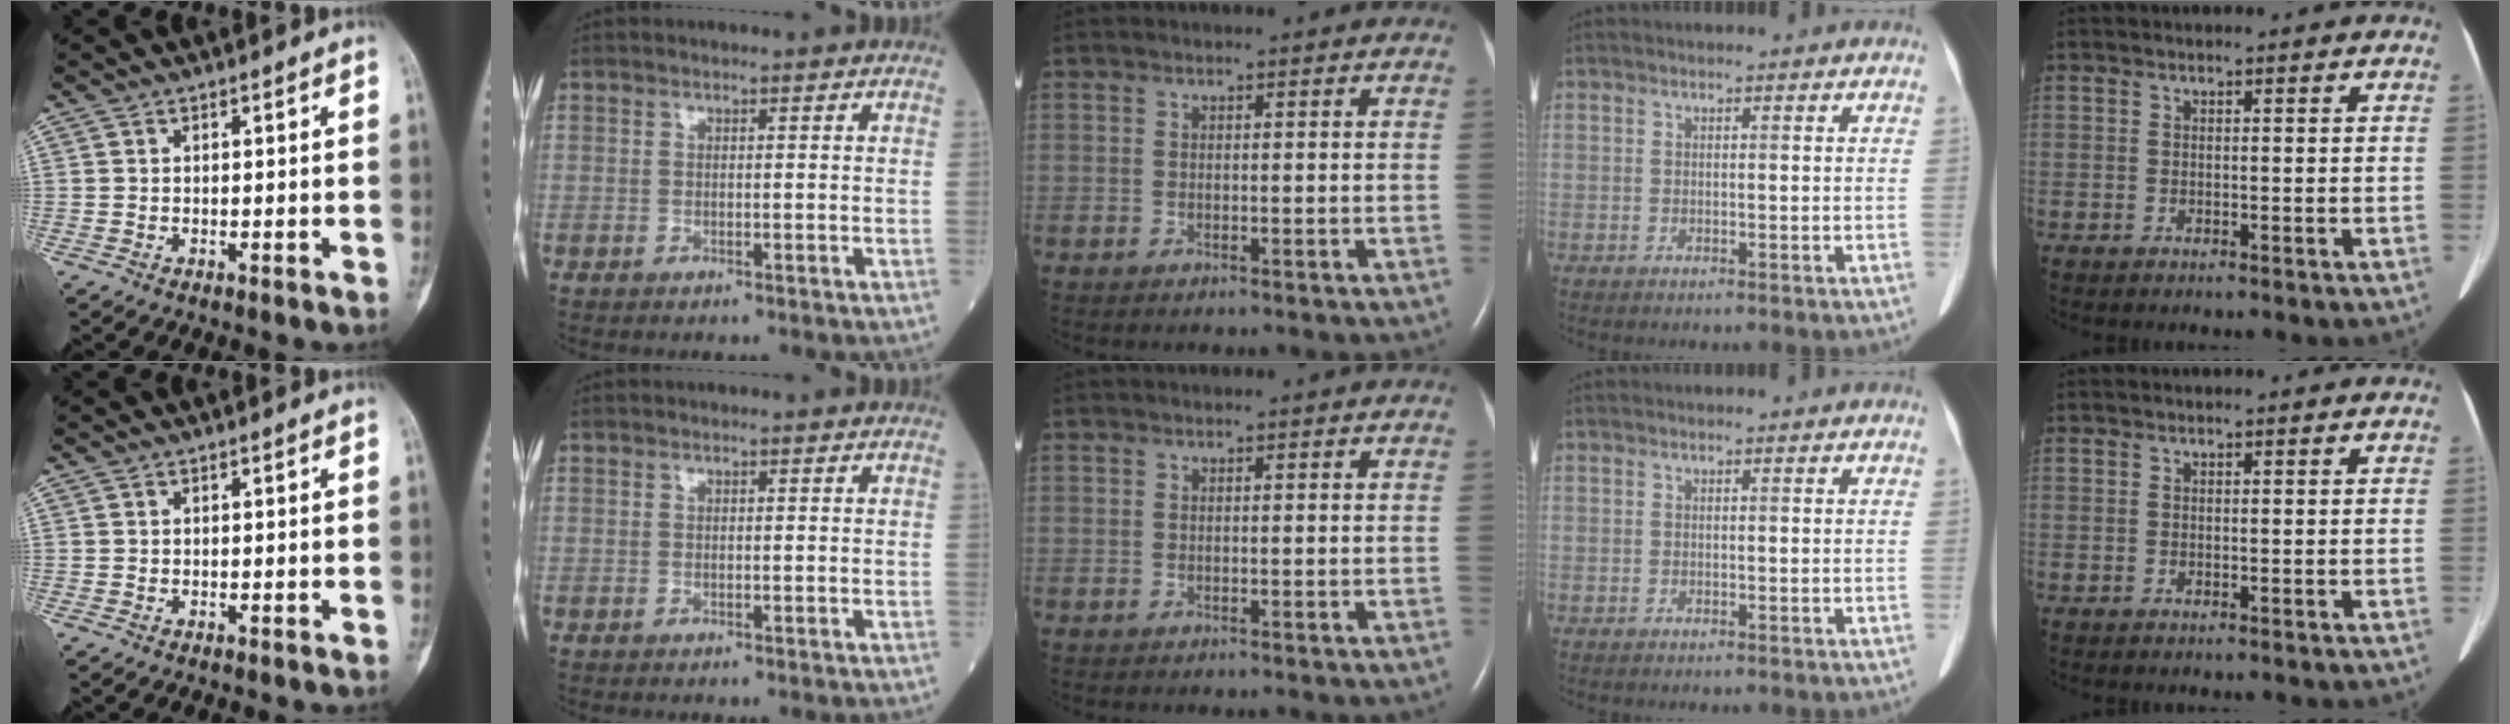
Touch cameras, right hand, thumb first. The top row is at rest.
{}